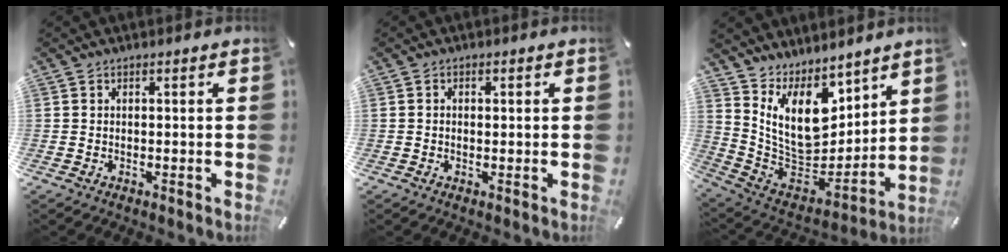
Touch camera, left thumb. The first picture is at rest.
{"total": 1.0, "force": [-0.1, 0.8, 0.6], "torque": [-0.012, 0.004, -0.004]}
{"total": 15.5, "force": [7.4, 10.0, 9.2], "torque": [-0.199, -0.067, 0.143]}